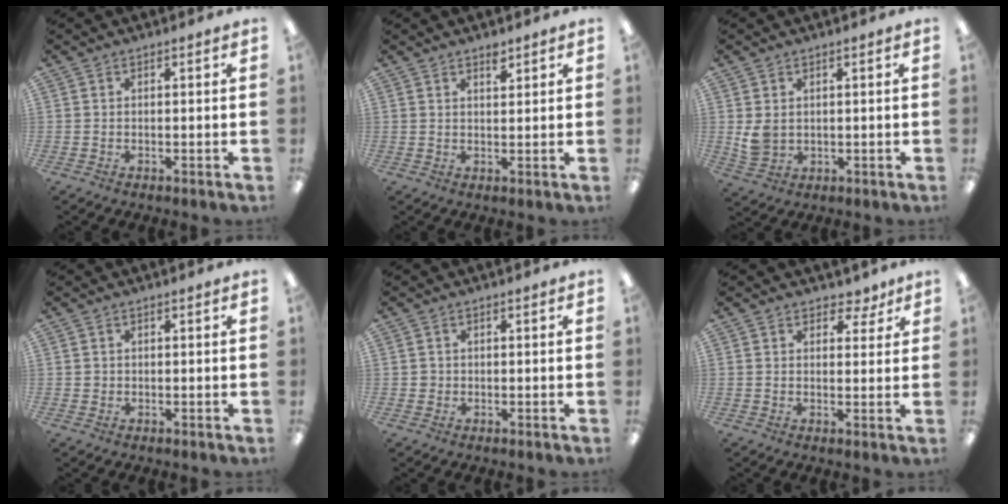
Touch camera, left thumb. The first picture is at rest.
{"total": 2.7, "force": [2.1, 0.9, 1.4], "torque": [-0.015, -0.009, 0.034]}
{"total": 4.6, "force": [1.3, 3.5, 2.6], "torque": [-0.049, 0.000, 0.026]}
{"total": 0.8, "force": [0.3, 0.7, 0.1], "torque": [-0.003, 0.005, 0.004]}
{"total": 1.2, "force": [0.0, 1.2, 0.1], "torque": [-0.002, 0.006, -0.002]}
{"total": 4.2, "force": [2.7, 2.7, 1.8], "torque": [-0.008, -0.011, 0.045]}